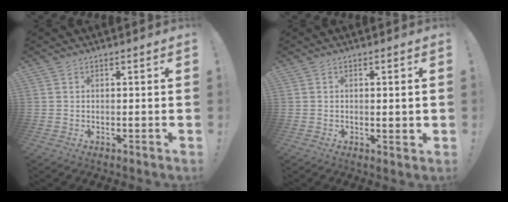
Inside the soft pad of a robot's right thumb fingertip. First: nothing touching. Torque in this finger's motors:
{"motor_torque": [-0.30, -0.11, -0.12, 0.40, 0.08]}